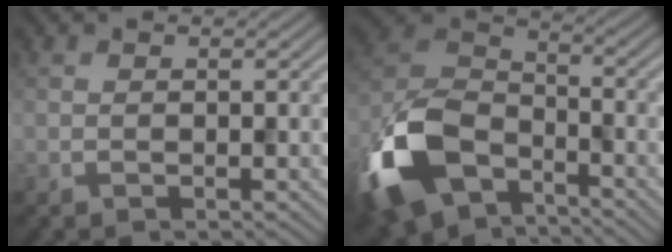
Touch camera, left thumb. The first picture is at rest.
{"total": 15.1, "force": [-8.4, 8.6, 9.1], "torque": [-0.228, -0.029, -0.177]}